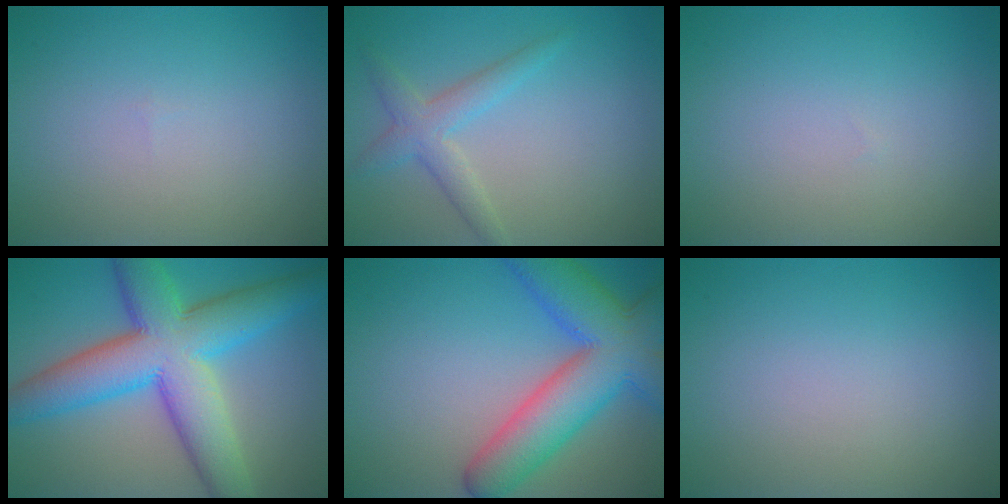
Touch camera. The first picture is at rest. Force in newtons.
{"total": 2.8, "press": 2.8, "slide": 0.1}
{"total": 0.0}
{"total": 11.5, "press": 11.5, "slide": 0.1}
{"total": 9.9, "press": 9.9, "slide": 0.4}
{"total": 0.0}